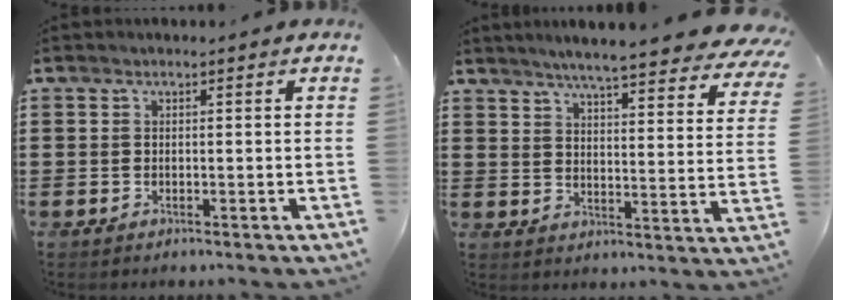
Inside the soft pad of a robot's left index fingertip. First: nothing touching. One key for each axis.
{"total": 6.1, "fx": 5.4, "fy": -0.3, "fz": 2.7, "tx": -0.067, "ty": -0.032, "tz": 0.091}